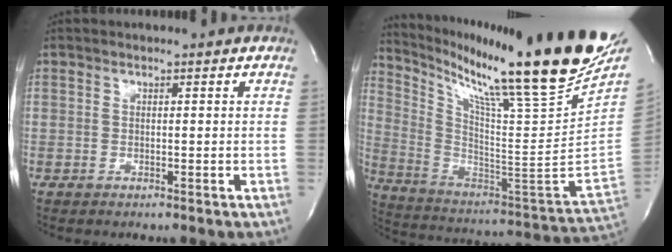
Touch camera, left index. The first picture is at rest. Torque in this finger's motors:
{"motor_torque": [1.41, -0.73, 0.20, 0.19]}